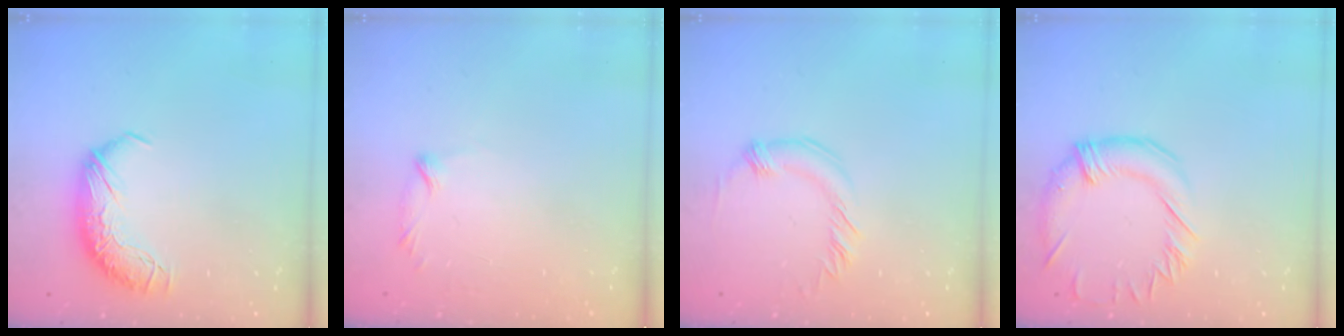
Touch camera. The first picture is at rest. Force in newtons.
{"total": 7.8, "press": 7.7, "slide": 0.8}
{"total": 2.0, "press": 2.0, "slide": 0.4}
{"total": 1.9, "press": 1.6, "slide": 1.1}